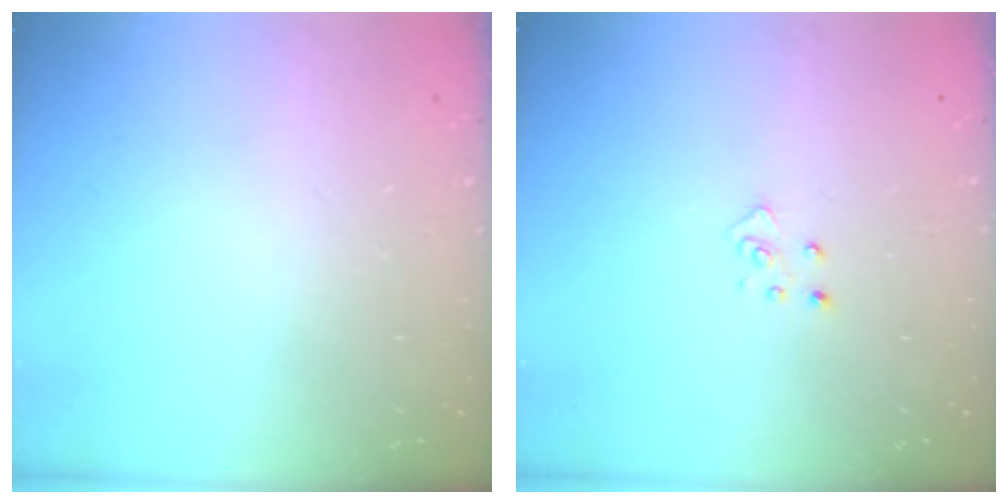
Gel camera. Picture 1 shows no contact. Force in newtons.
{"total": 3.9, "press": 3.9, "slide": 0.2}